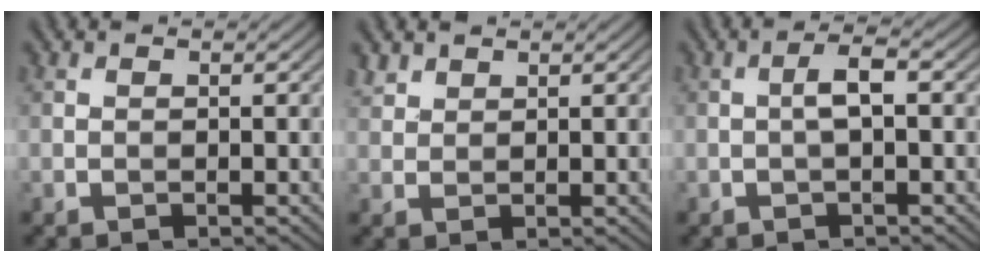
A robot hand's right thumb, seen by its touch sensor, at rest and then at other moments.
{"total": 1.9, "force": [1.5, 1.0, 0.5], "torque": [-0.017, 0.003, 0.037]}
{"total": 2.4, "force": [-0.1, 0.4, 2.4], "torque": [-0.044, 0.010, -0.007]}